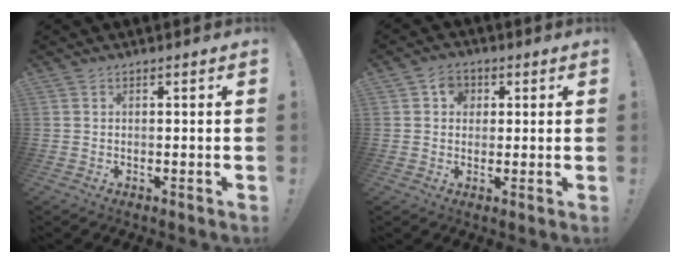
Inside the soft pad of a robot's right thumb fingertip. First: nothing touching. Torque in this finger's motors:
{"motor_torque": [0.01, 0.00, -0.01, 0.01, 0.00]}